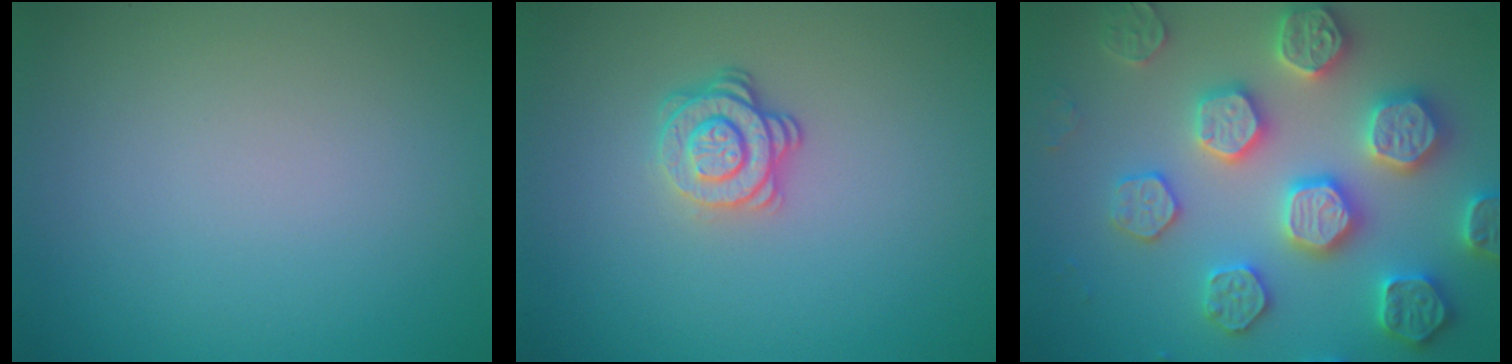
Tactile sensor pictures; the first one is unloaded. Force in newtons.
{"total": 2.9, "press": 2.5, "slide": 1.6}
{"total": 7.6, "press": 7.4, "slide": 1.5}